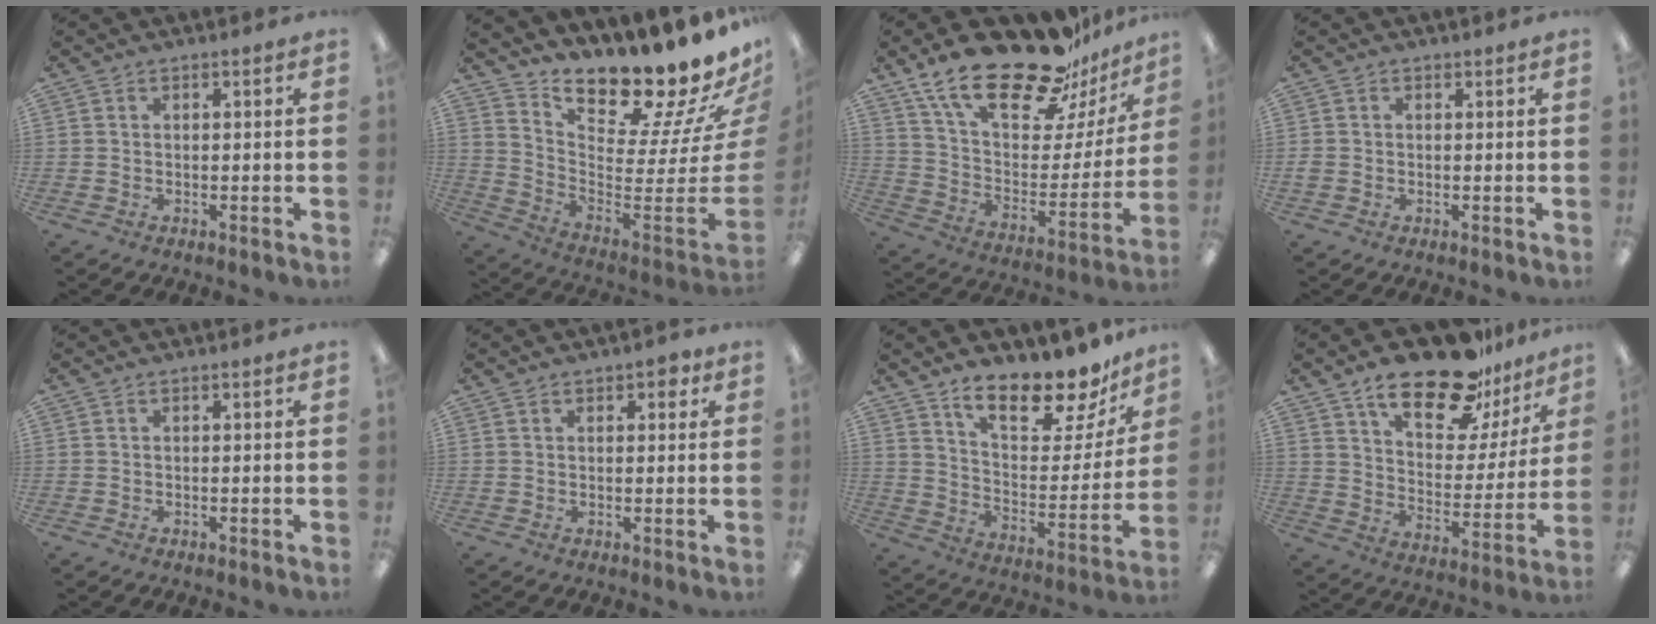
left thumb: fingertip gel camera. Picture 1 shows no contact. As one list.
[{"total": 18.5, "force": [17.3, 2.1, 6.2], "torque": [-0.061, -0.179, 0.275]}, {"total": 26.0, "force": [19.8, 9.3, 14.1], "torque": [-0.237, -0.127, 0.339]}, {"total": 1.2, "force": [-0.1, 1.1, 0.4], "torque": [-0.007, 0.004, -0.002]}, {"total": 0.0}, {"total": 2.6, "force": [1.4, 1.5, 1.7], "torque": [-0.019, -0.002, 0.020]}, {"total": 17.3, "force": [14.3, 5.3, 8.3], "torque": [-0.128, -0.107, 0.243]}, {"total": 21.6, "force": [15.8, 8.6, 11.9], "torque": [-0.188, -0.096, 0.269]}]